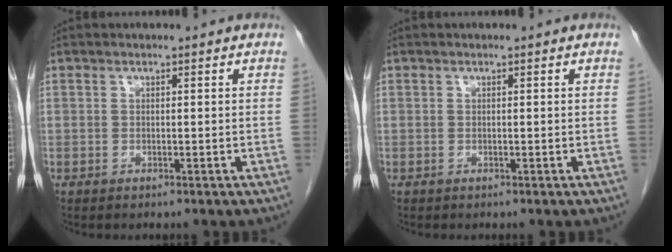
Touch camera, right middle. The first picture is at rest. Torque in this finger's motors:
{"motor_torque": [-0.17, -0.17, 0.00, 0.00]}